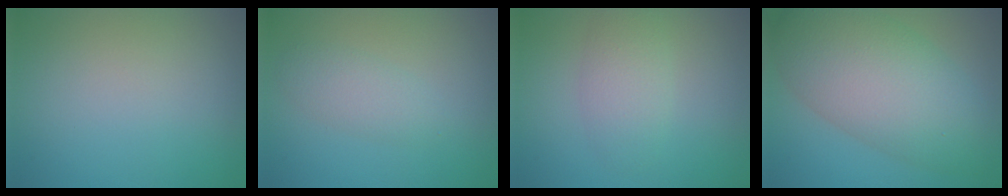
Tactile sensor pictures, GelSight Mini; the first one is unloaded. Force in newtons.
{"total": 2.2, "press": 2.2, "slide": 0.2}
{"total": 2.8, "press": 2.8, "slide": 0.1}
{"total": 10.4, "press": 10.4, "slide": 0.2}